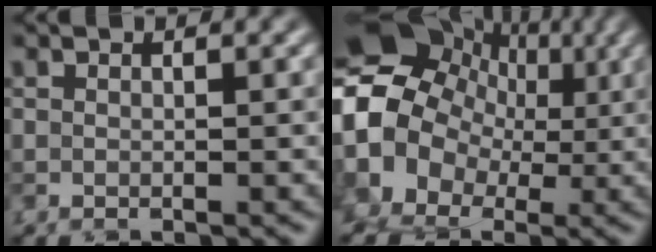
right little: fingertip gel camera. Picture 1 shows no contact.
{"total": 13.3, "force": [0.5, 11.7, 6.1], "torque": [-0.137, 0.007, -0.014]}